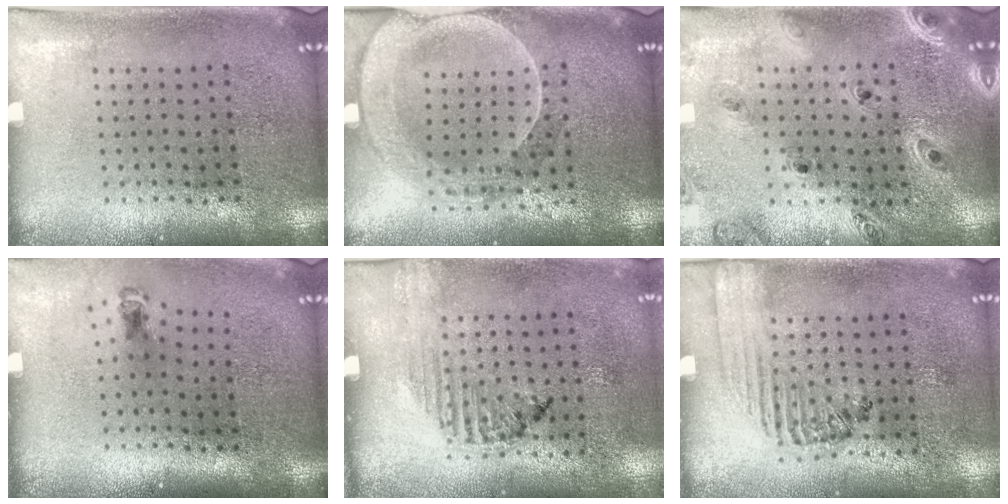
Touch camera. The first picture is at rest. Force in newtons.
{"total": 2.2, "press": 2.0, "slide": 0.9}
{"total": 1.3, "press": 1.3, "slide": 0.2}
{"total": 0.7, "press": 0.3, "slide": 0.6}
{"total": 1.3, "press": 1.2, "slide": 0.4}
{"total": 1.3, "press": 1.0, "slide": 0.8}